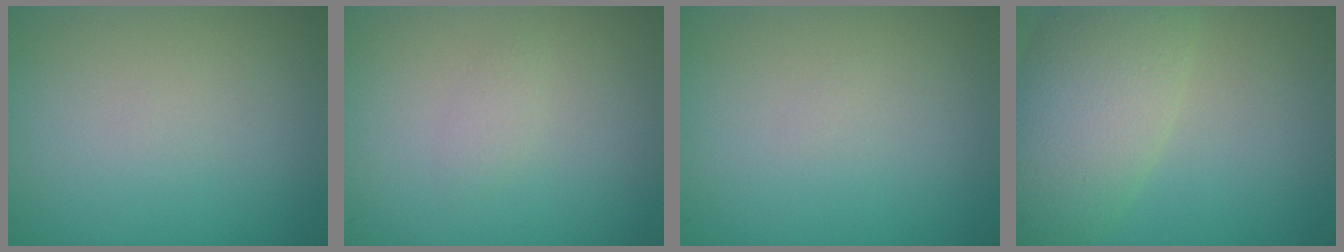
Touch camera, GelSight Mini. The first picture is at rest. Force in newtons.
{"total": 0.9, "press": 0.9, "slide": 0.0}
{"total": 0.0}
{"total": 7.6, "press": 7.6, "slide": 0.7}